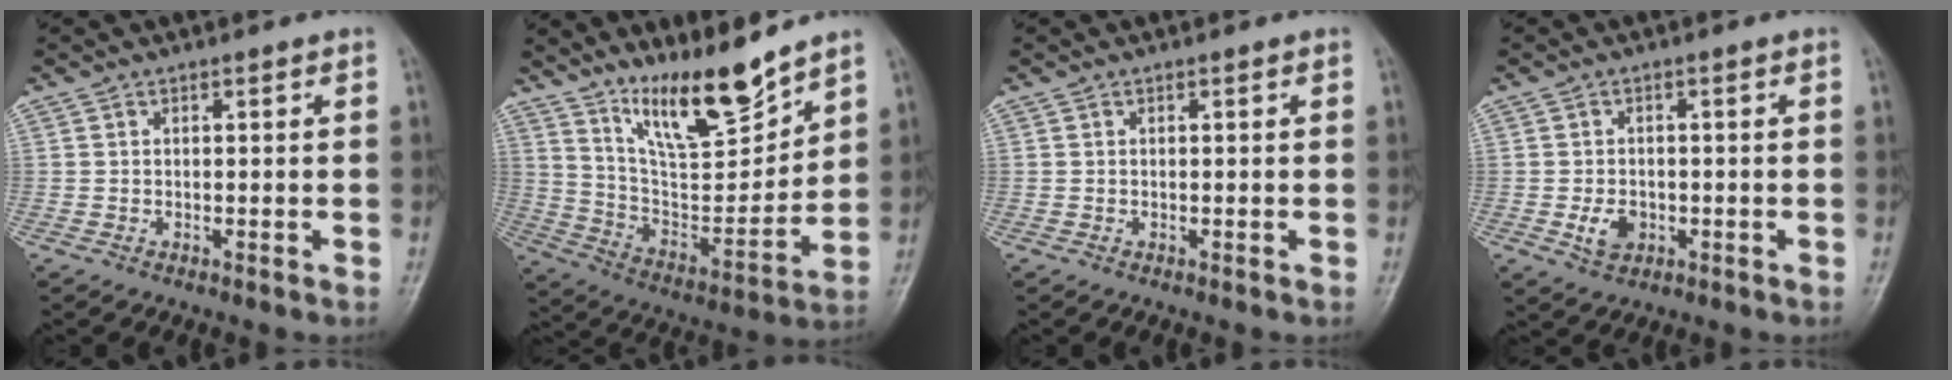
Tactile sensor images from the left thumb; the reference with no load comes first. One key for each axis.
{"total": 14.7, "fx": 11.6, "fy": 3.2, "fz": 8.6, "tx": -0.114, "ty": -0.085, "tz": 0.216}
{"total": 0.0}
{"total": 3.8, "fx": -1.0, "fy": 2.8, "fz": 2.4, "tx": -0.036, "ty": 0.001, "tz": -0.011}